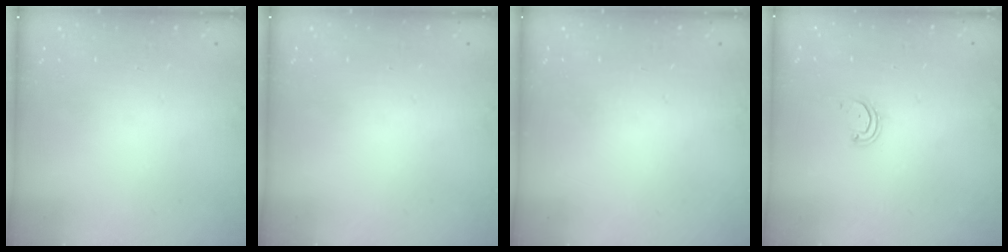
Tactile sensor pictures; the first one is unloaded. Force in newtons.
{"total": 0.0}
{"total": 0.0}
{"total": 2.5, "press": 2.5, "slide": 0.2}